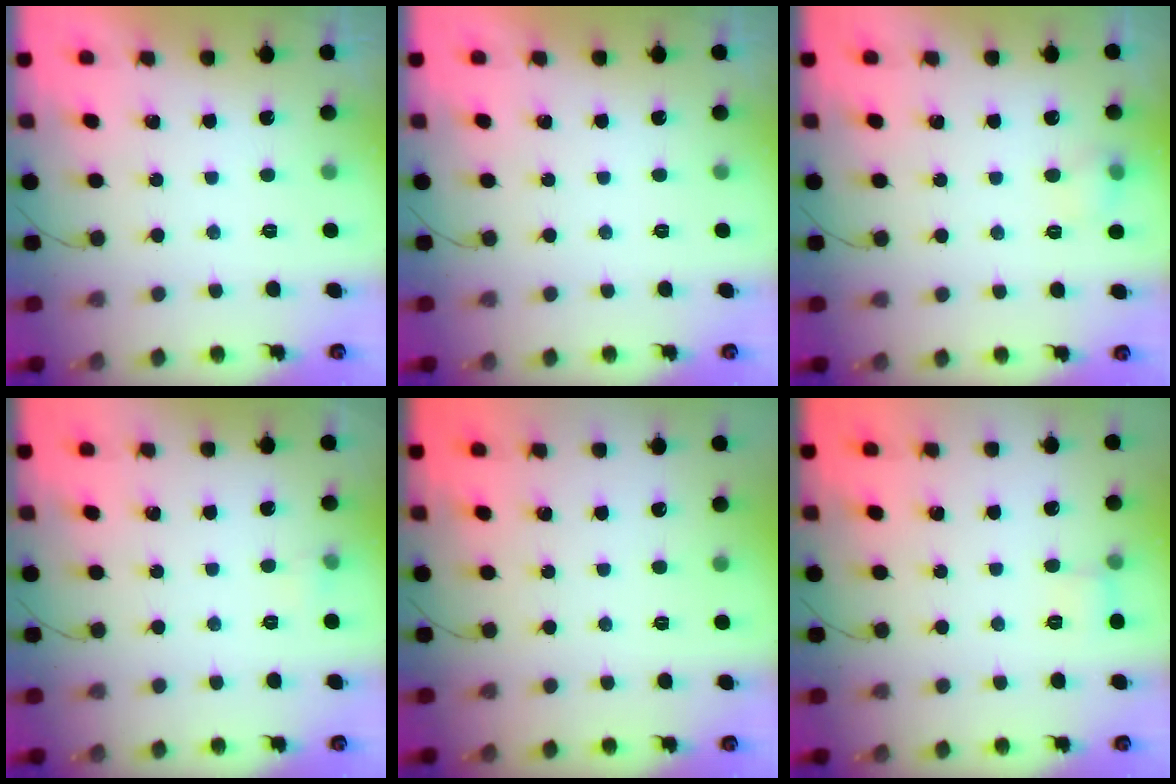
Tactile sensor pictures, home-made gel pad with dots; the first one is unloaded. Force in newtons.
{"total": 0.0}
{"total": 5.5, "press": 5.3, "slide": 1.4}
{"total": 3.0, "press": 2.7, "slide": 1.3}
{"total": 0.0}
{"total": 6.7, "press": 6.4, "slide": 2.0}